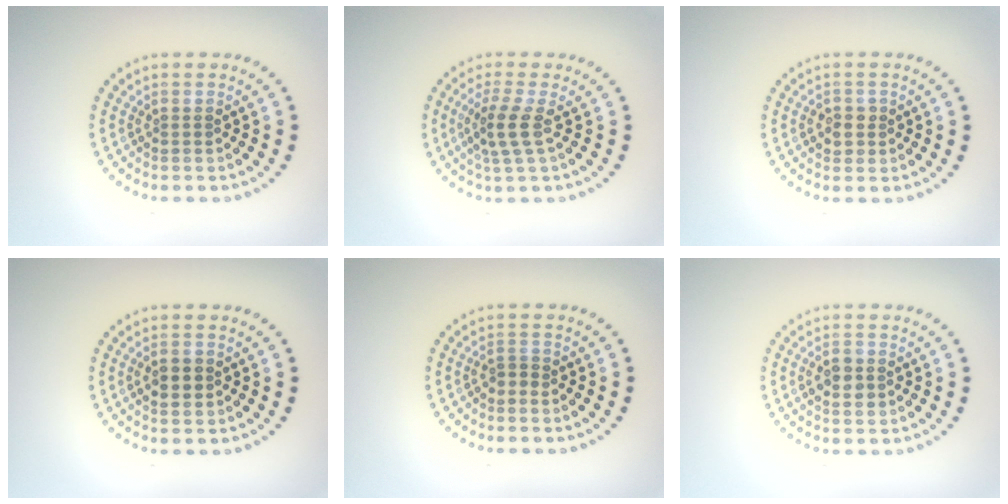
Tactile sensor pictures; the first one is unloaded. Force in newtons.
{"total": 2.8, "press": 2.4, "slide": 1.4}
{"total": 1.7, "press": 1.7, "slide": 0.4}
{"total": 2.4, "press": 2.4, "slide": 0.1}
{"total": 0.9, "press": 0.8, "slide": 0.5}
{"total": 2.7, "press": 2.7, "slide": 0.1}